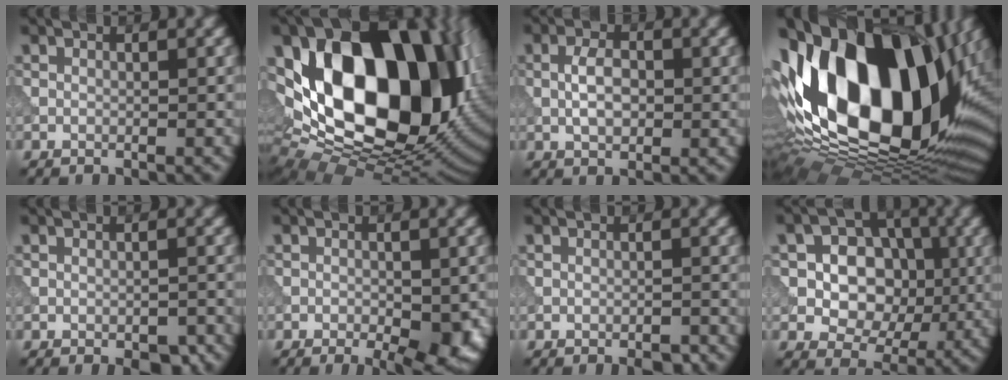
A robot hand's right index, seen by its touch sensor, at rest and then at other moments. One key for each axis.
{"total": 21.2, "fx": 3.5, "fy": 13.7, "fz": 15.8, "tx": -0.281, "ty": -0.013, "tz": 0.091}
{"total": 2.9, "fx": -0.2, "fy": 1.7, "fz": 2.4, "tx": -0.050, "ty": 0.002, "tz": -0.005}
{"total": 20.1, "fx": 3.3, "fy": 12.3, "fz": 15.5, "tx": -0.298, "ty": 0.013, "tz": 0.047}
{"total": 2.8, "fx": -1.8, "fy": 1.0, "fz": 1.9, "tx": -0.023, "ty": -0.011, "tz": -0.021}
{"total": 5.3, "fx": -1.8, "fy": 2.1, "fz": 4.5, "tx": -0.059, "ty": -0.010, "tz": -0.025}
{"total": 1.4, "fx": -1.1, "fy": 0.3, "fz": 0.9, "tx": -0.009, "ty": -0.006, "tz": -0.015}
{"total": 7.8, "fx": 0.6, "fy": 6.3, "fz": 4.5, "tx": -0.065, "ty": 0.017, "tz": -0.004}